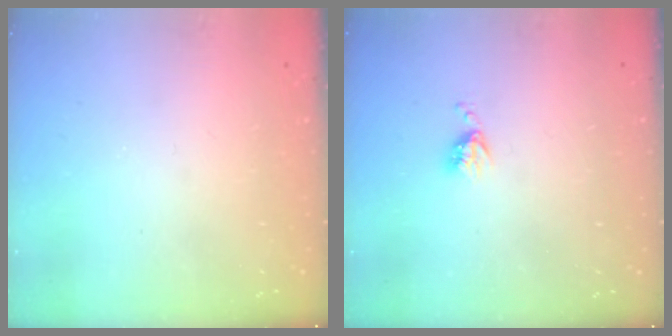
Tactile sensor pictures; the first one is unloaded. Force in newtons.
{"total": 3.9, "press": 3.9, "slide": 0.6}